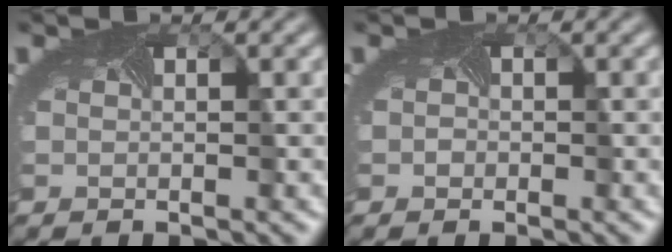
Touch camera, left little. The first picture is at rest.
{"total": 0.6, "force": [-0.1, 0.6, 0.2], "torque": [0.000, -0.001, -0.005]}